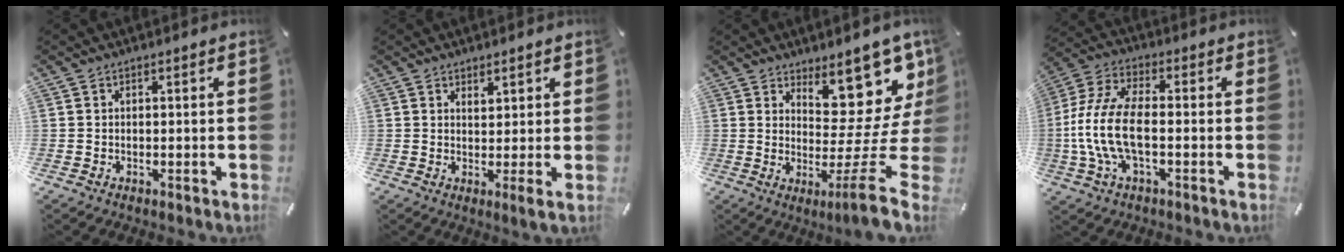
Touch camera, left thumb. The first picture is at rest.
{"total": 2.7, "force": [1.2, -0.2, 2.4], "torque": [-0.046, -0.010, 0.020]}
{"total": 18.7, "force": [7.3, 5.5, 16.3], "torque": [-0.209, -0.088, 0.116]}
{"total": 13.3, "force": [-2.4, 6.2, 11.5], "torque": [-0.253, -0.008, -0.046]}